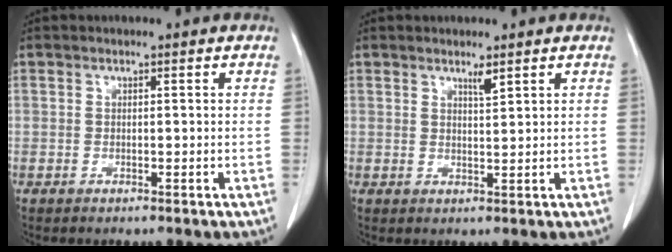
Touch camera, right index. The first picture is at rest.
{"total": 1.8, "force": [1.3, 0.0, 1.2], "torque": [-0.024, -0.004, 0.023]}